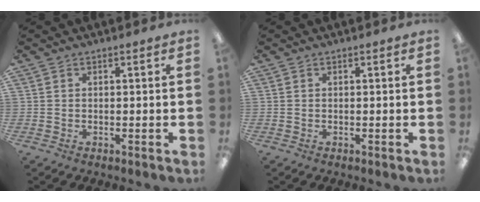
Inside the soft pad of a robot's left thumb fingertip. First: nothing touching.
{"total": 0.0}